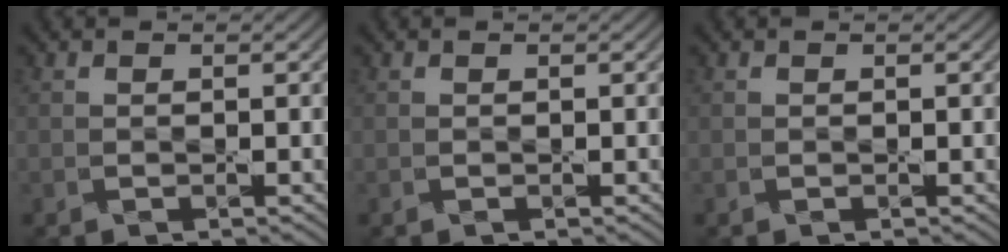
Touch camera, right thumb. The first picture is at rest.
{"total": 0.0}
{"total": 0.0}